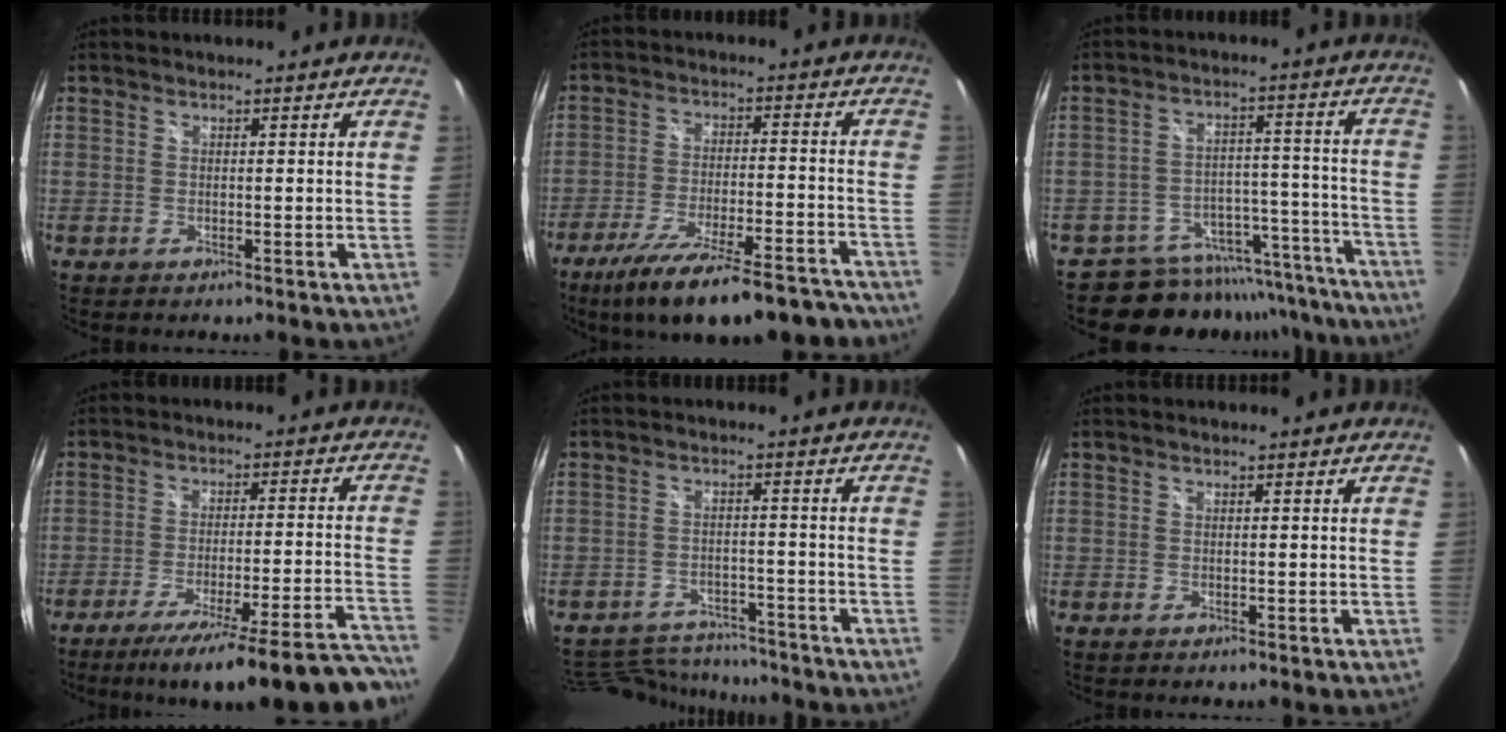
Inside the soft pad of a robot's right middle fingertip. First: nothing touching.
{"total": 21.2, "force": [-17.2, 5.1, 11.2], "torque": [-0.198, -0.036, -0.250]}
{"total": 16.7, "force": [-15.2, 6.5, 2.4], "torque": [-0.036, 0.053, -0.197]}
{"total": 23.9, "force": [-21.2, -0.1, 10.9], "torque": [-0.152, -0.044, -0.301]}
{"total": 13.1, "force": [-11.6, 4.8, 3.5], "torque": [-0.092, 0.019, -0.162]}
{"total": 0.0}